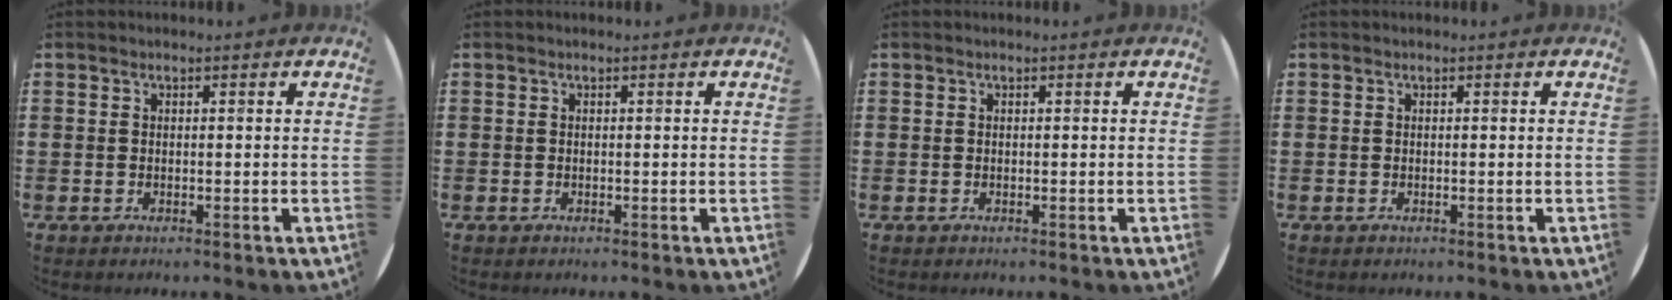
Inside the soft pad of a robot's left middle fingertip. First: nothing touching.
{"total": 0.0}
{"total": 0.0}
{"total": 0.0}